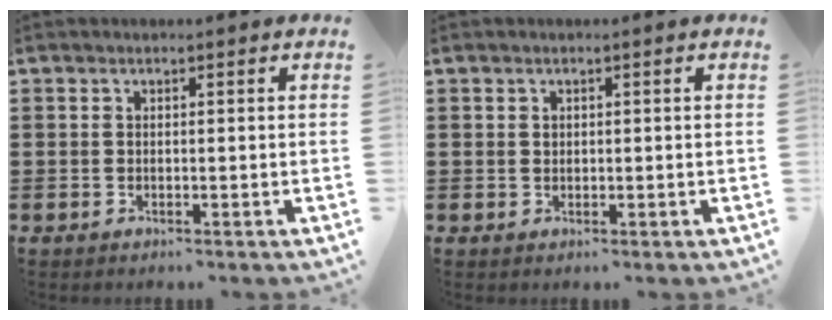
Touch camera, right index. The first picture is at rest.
{"total": 0.7, "force": [0.3, 0.6, 0.2], "torque": [-0.006, 0.004, 0.006]}